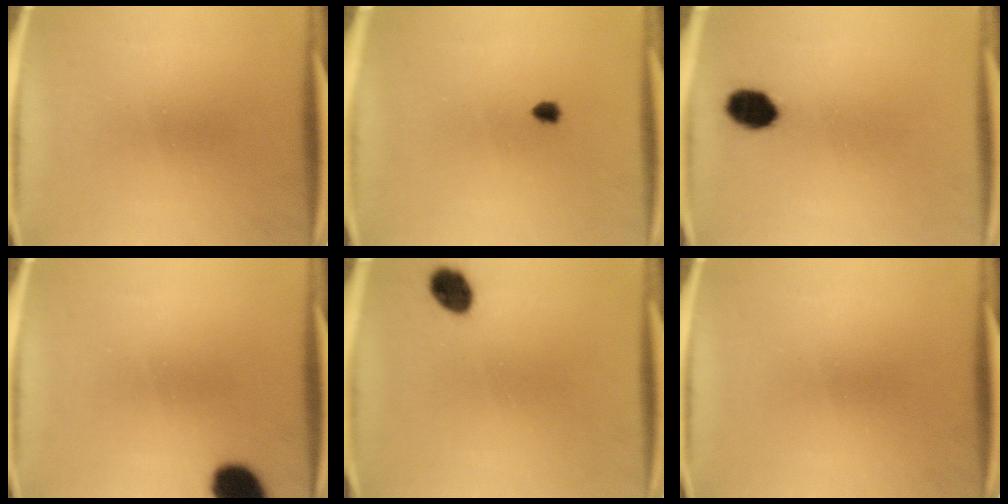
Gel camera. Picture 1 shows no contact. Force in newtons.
{"total": 1.1}
{"total": 6.4}
{"total": 8.4}
{"total": 5.3}
{"total": 0.0}